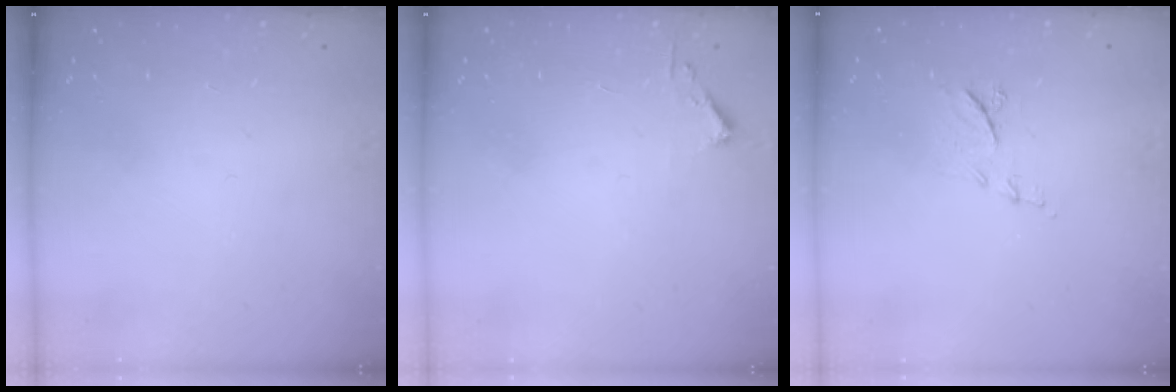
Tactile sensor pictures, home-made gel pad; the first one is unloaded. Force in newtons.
{"total": 2.4, "press": 2.4, "slide": 0.3}
{"total": 6.9, "press": 6.9, "slide": 0.5}